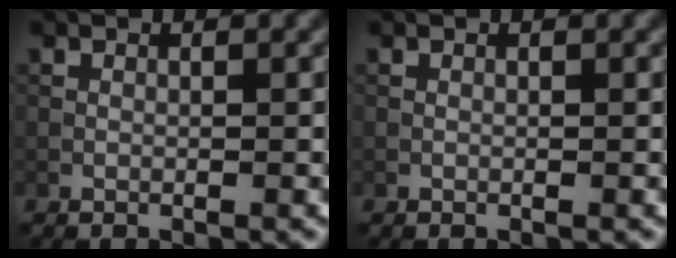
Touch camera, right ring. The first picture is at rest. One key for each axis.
{"total": 0.0}